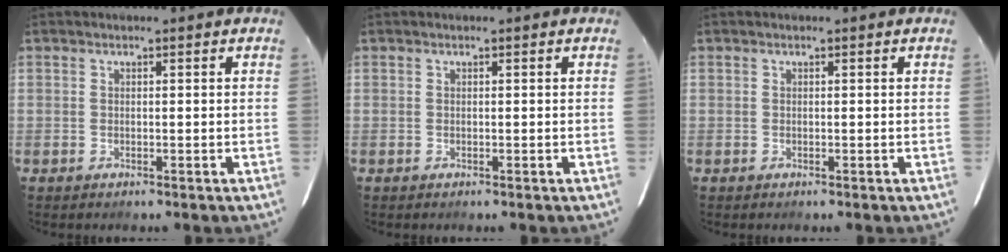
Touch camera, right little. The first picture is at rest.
{"total": 0.0}
{"total": 0.0}